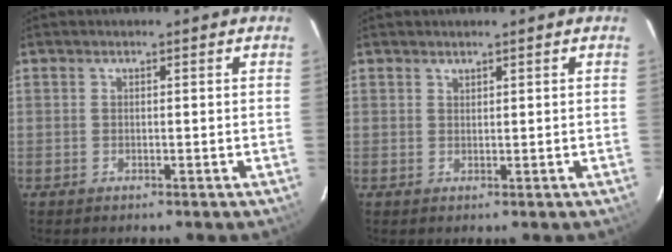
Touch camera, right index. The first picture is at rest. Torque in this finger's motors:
{"motor_torque": [0.22, 0.32, -0.02, 0.00]}